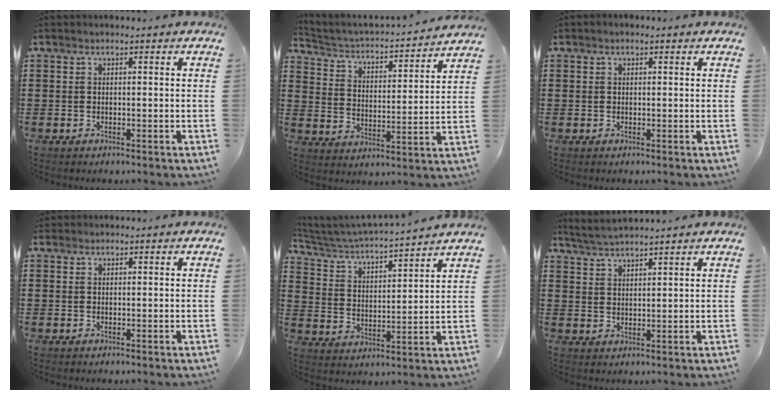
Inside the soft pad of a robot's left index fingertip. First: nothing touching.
{"total": 2.4, "force": [2.3, 0.6, 0.5], "torque": [-0.030, -0.027, 0.026]}
{"total": 0.5, "force": [0.3, 0.4, 0.3], "torque": [-0.005, 0.004, 0.005]}
{"total": 0.5, "force": [0.4, 0.2, 0.0], "torque": [-0.002, 0.001, 0.009]}
{"total": 3.4, "force": [3.3, 0.2, 0.8], "torque": [-0.038, -0.031, 0.046]}
{"total": 2.8, "force": [2.7, -0.5, 0.3], "torque": [-0.014, -0.007, 0.050]}